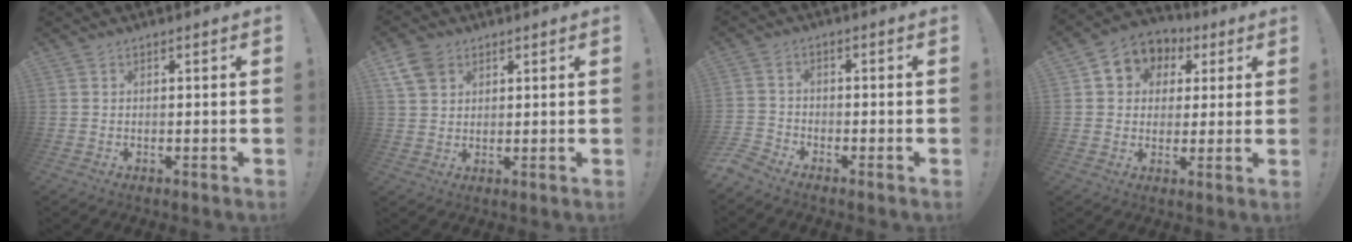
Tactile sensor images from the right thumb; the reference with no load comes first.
{"total": 7.2, "force": [4.1, 5.1, 3.1], "torque": [-0.048, -0.014, 0.081]}
{"total": 4.1, "force": [-3.7, 1.7, 0.8], "torque": [-0.029, 0.008, -0.073]}
{"total": 8.3, "force": [2.2, 7.4, 3.1], "torque": [-0.046, -0.007, 0.048]}